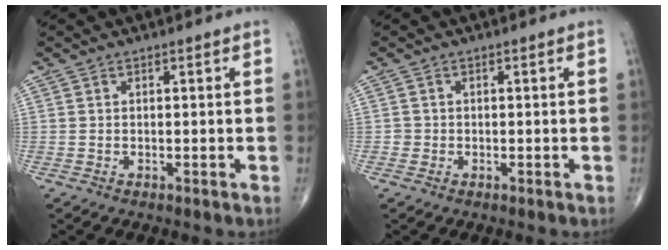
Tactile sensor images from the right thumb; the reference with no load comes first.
{"total": 0.9, "force": [-0.3, 0.9, 0.0], "torque": [0.004, 0.005, -0.006]}